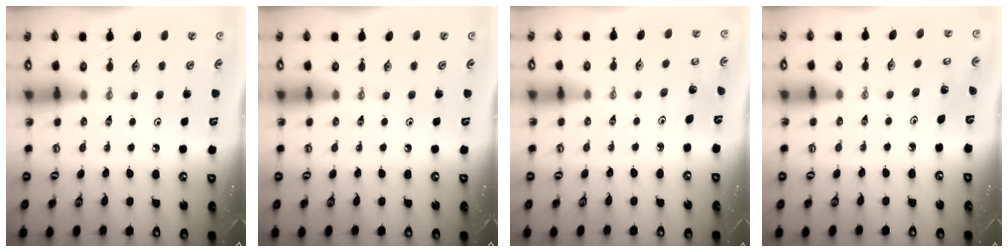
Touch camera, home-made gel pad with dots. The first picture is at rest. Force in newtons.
{"total": 0.0}
{"total": 2.7, "press": 2.7, "slide": 0.4}
{"total": 2.2, "press": 2.2, "slide": 0.2}